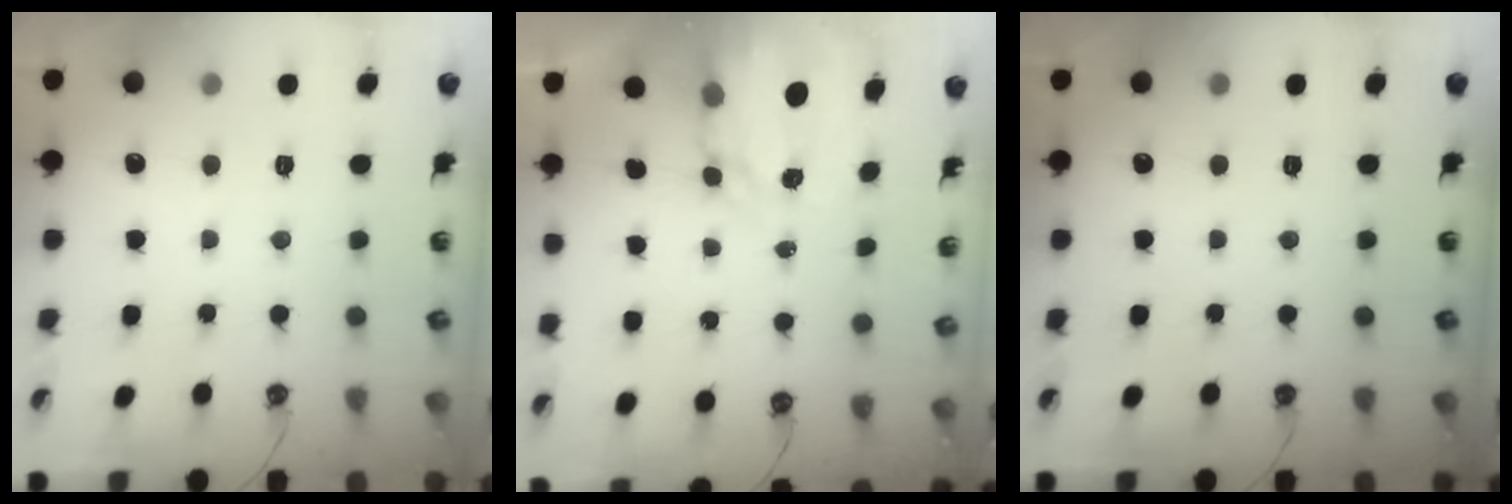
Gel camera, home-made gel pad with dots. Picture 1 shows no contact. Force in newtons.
{"total": 3.7, "press": 3.7, "slide": 0.3}
{"total": 0.0}